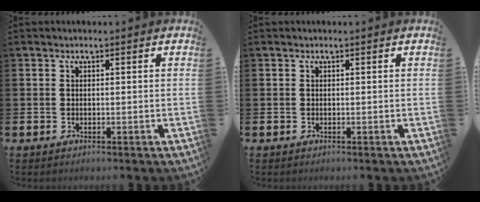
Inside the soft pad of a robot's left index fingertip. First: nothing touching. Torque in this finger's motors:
{"motor_torque": [0.00, 0.00, 0.00, 0.00]}